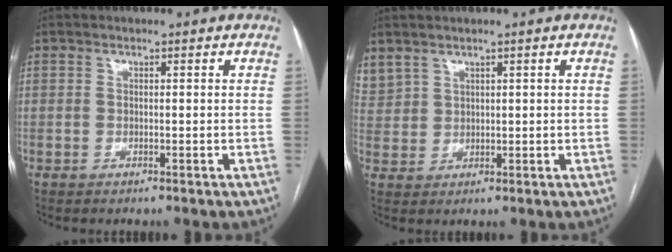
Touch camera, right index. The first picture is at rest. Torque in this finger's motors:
{"motor_torque": [-0.30, 0.25, 0.00, 0.02]}